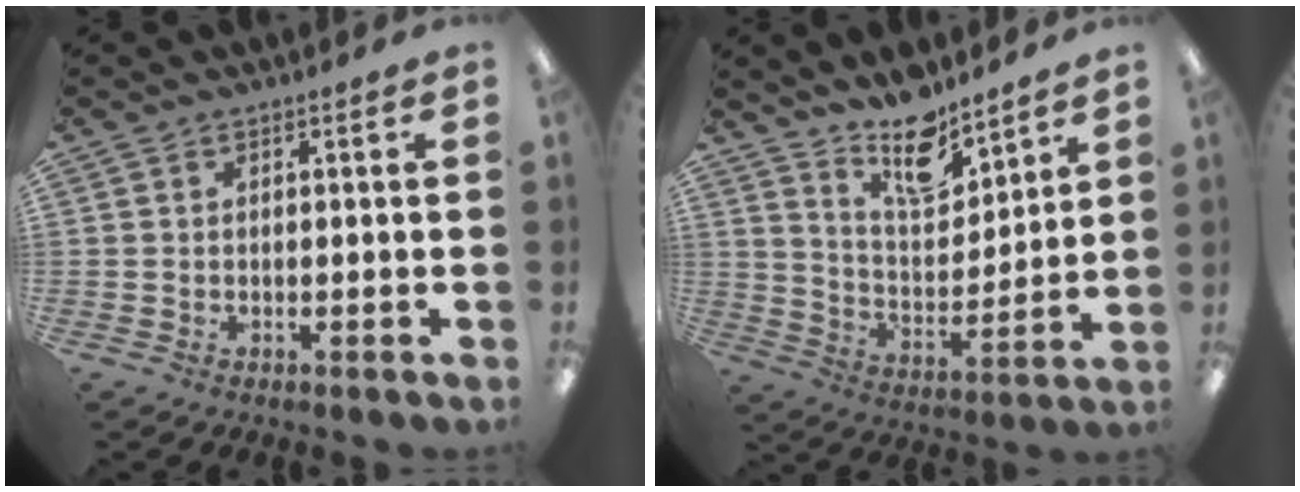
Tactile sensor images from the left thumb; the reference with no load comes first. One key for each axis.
{"total": 14.1, "fx": 11.4, "fy": 5.4, "fz": 6.4, "tx": -0.097, "ty": -0.079, "tz": 0.201}